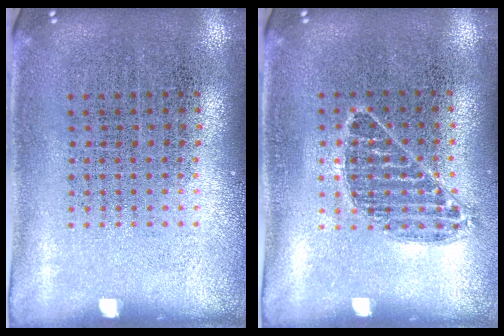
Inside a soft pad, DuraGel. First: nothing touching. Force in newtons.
{"total": 0.7, "press": 0.7, "slide": 0.3}